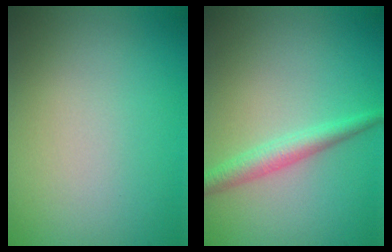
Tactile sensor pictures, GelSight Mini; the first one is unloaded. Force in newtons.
{"total": 2.4, "press": 2.4, "slide": 0.1}